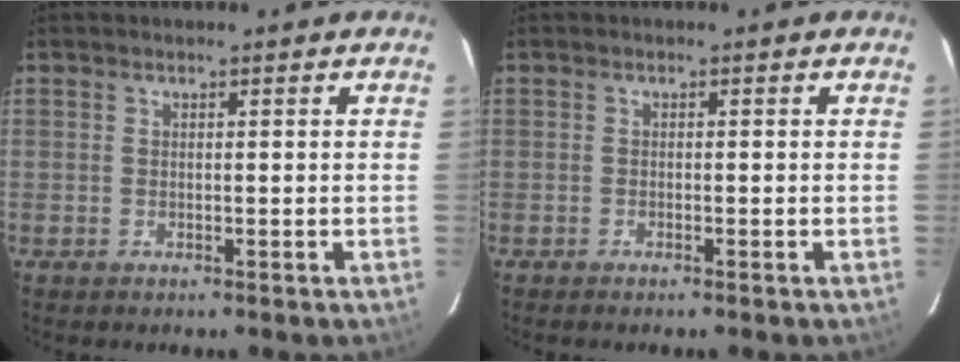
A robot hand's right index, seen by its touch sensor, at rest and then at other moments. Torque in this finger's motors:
{"motor_torque": [-0.14, -0.11, 0.07, 0.00]}